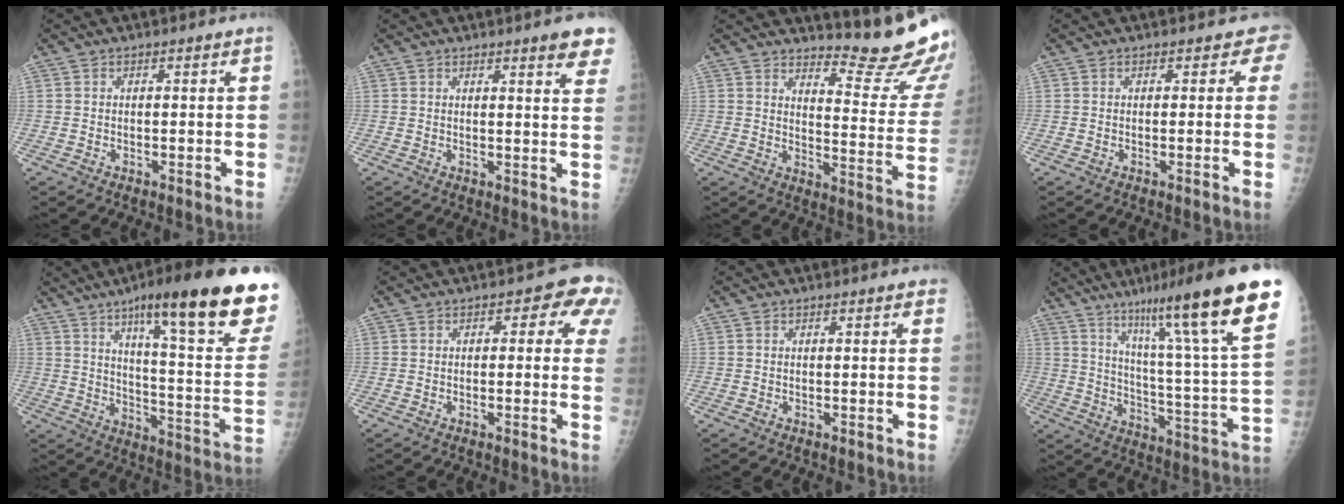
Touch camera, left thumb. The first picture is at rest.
{"total": 7.1, "force": [5.0, 0.9, 4.9], "torque": [-0.042, -0.018, 0.050]}
{"total": 17.6, "force": [15.8, 2.1, 7.4], "torque": [-0.069, -0.186, 0.192]}
{"total": 1.9, "force": [1.2, 1.3, 0.9], "torque": [0.016, 0.000, 0.004]}
{"total": 29.0, "force": [17.6, 4.4, 22.6], "torque": [-0.279, -0.052, 0.254]}
{"total": 6.4, "force": [2.1, 3.5, 5.0], "torque": [-0.007, 0.003, 0.009]}
{"total": 1.3, "force": [1.0, 0.3, 0.8], "torque": [-0.004, 0.004, 0.008]}
{"total": 25.5, "force": [16.0, 2.1, 19.8], "torque": [-0.284, -0.049, 0.243]}